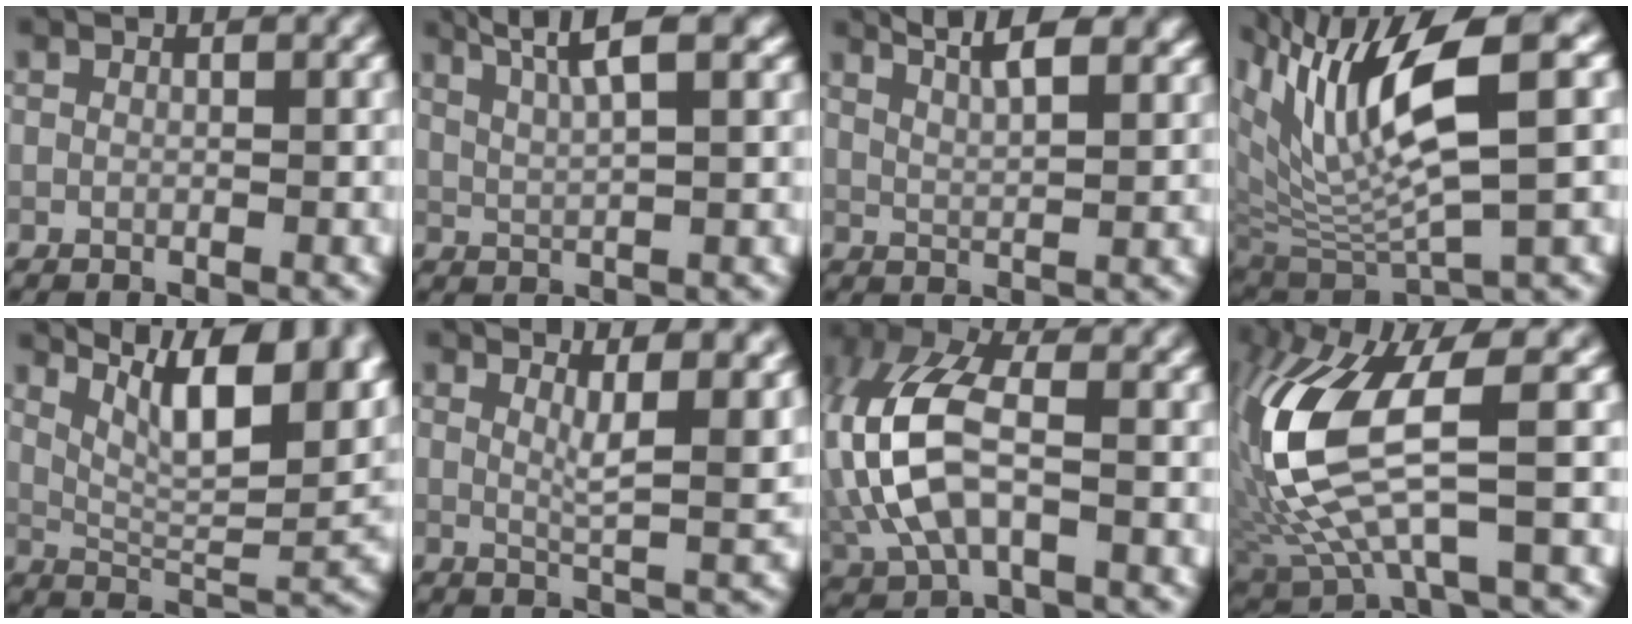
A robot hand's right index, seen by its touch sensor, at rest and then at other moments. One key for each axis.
{"total": 6.1, "fx": 3.5, "fy": 1.8, "fz": 4.6, "tx": -0.060, "ty": 0.023, "tz": 0.034}
{"total": 7.9, "fx": 5.4, "fy": 3.1, "fz": 4.9, "tx": -0.049, "ty": 0.036, "tz": 0.053}
{"total": 9.7, "fx": 3.7, "fy": 2.5, "fz": 8.6, "tx": -0.163, "ty": -0.003, "tz": 0.077}
{"total": 12.2, "fx": 7.1, "fy": 3.6, "fz": 9.2, "tx": -0.120, "ty": 0.014, "tz": 0.116}
{"total": 6.2, "fx": 3.1, "fy": 2.0, "fz": 5.0, "tx": -0.055, "ty": 0.005, "tz": 0.046}
{"total": 9.7, "fx": -0.6, "fy": 5.4, "fz": 8.1, "tx": -0.196, "ty": 0.018, "tz": -0.025}
{"total": 10.9, "fx": 0.5, "fy": 3.8, "fz": 10.2, "tx": -0.232, "ty": -0.007, "tz": 0.009}